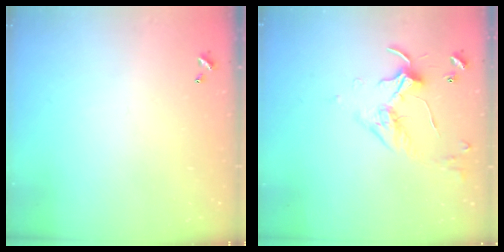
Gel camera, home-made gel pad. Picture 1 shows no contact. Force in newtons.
{"total": 3.4, "press": 3.3, "slide": 0.6}